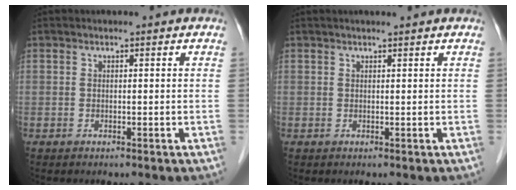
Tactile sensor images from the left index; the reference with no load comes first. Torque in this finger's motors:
{"motor_torque": [0.30, -0.33, 0.07, -0.01]}